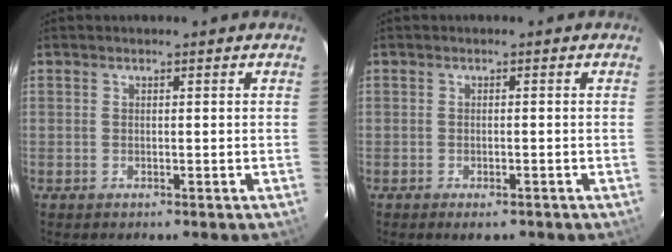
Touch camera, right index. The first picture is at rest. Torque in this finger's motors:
{"motor_torque": [-0.08, -0.12, 0.13, 0.02]}